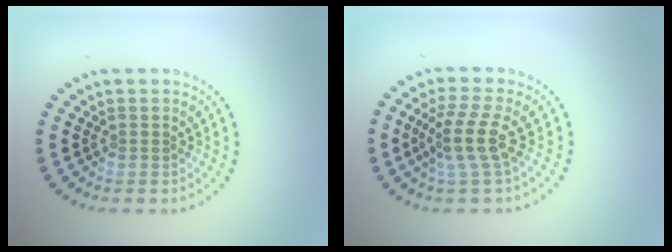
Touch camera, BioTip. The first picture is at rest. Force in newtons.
{"total": 3.5, "press": 2.7, "slide": 2.3}